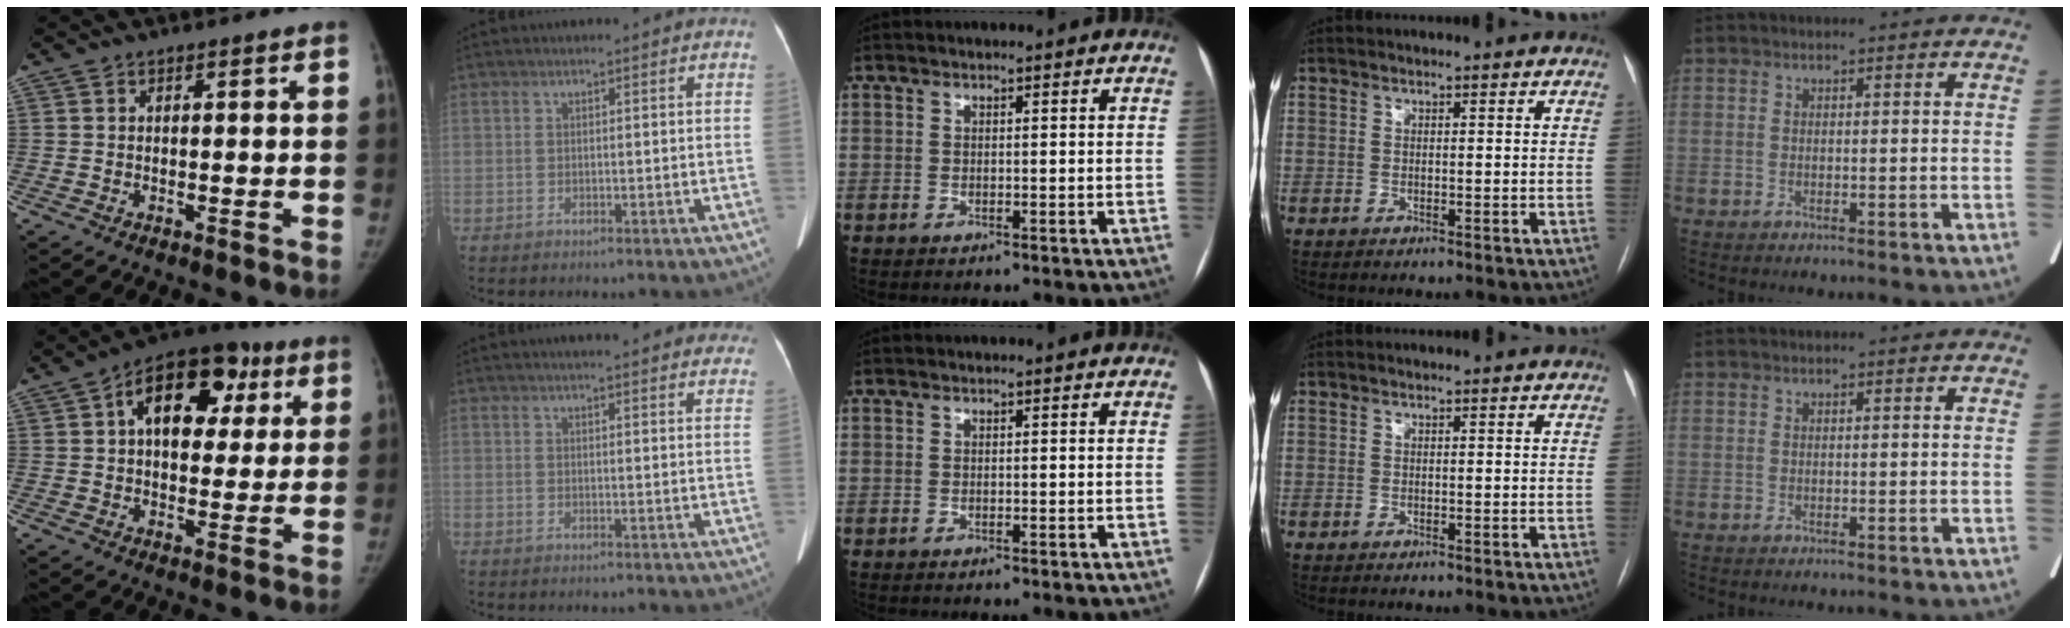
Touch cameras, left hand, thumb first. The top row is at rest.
{"thumb": {"total": 16.2, "force": [5.2, 10.0, 11.6], "torque": [-0.123, 0.013, 0.070]}, "index": {"total": 16.4, "force": [14.8, 2.9, 6.2], "torque": [-0.060, 0.004, 0.161]}}